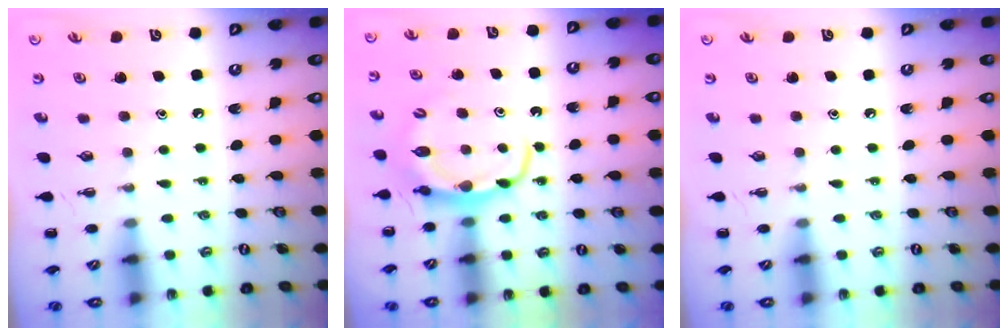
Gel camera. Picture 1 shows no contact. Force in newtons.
{"total": 6.4, "press": 6.4, "slide": 0.4}
{"total": 0.0}